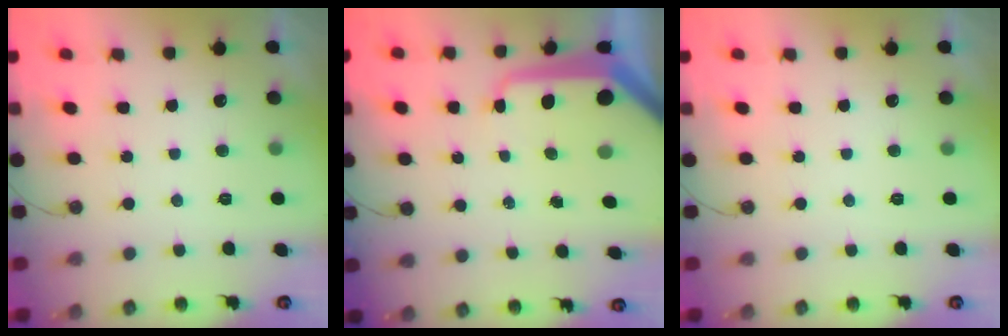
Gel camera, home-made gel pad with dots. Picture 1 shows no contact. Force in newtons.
{"total": 13.7, "press": 13.6, "slide": 1.4}
{"total": 0.0}